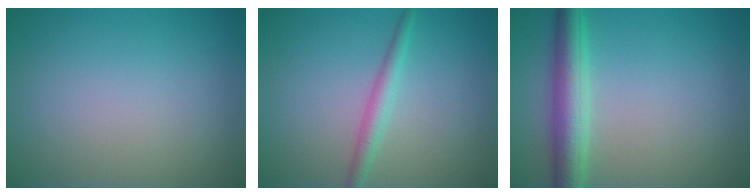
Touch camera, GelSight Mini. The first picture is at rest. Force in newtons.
{"total": 1.9, "press": 1.9, "slide": 0.0}
{"total": 4.8, "press": 4.8, "slide": 0.1}